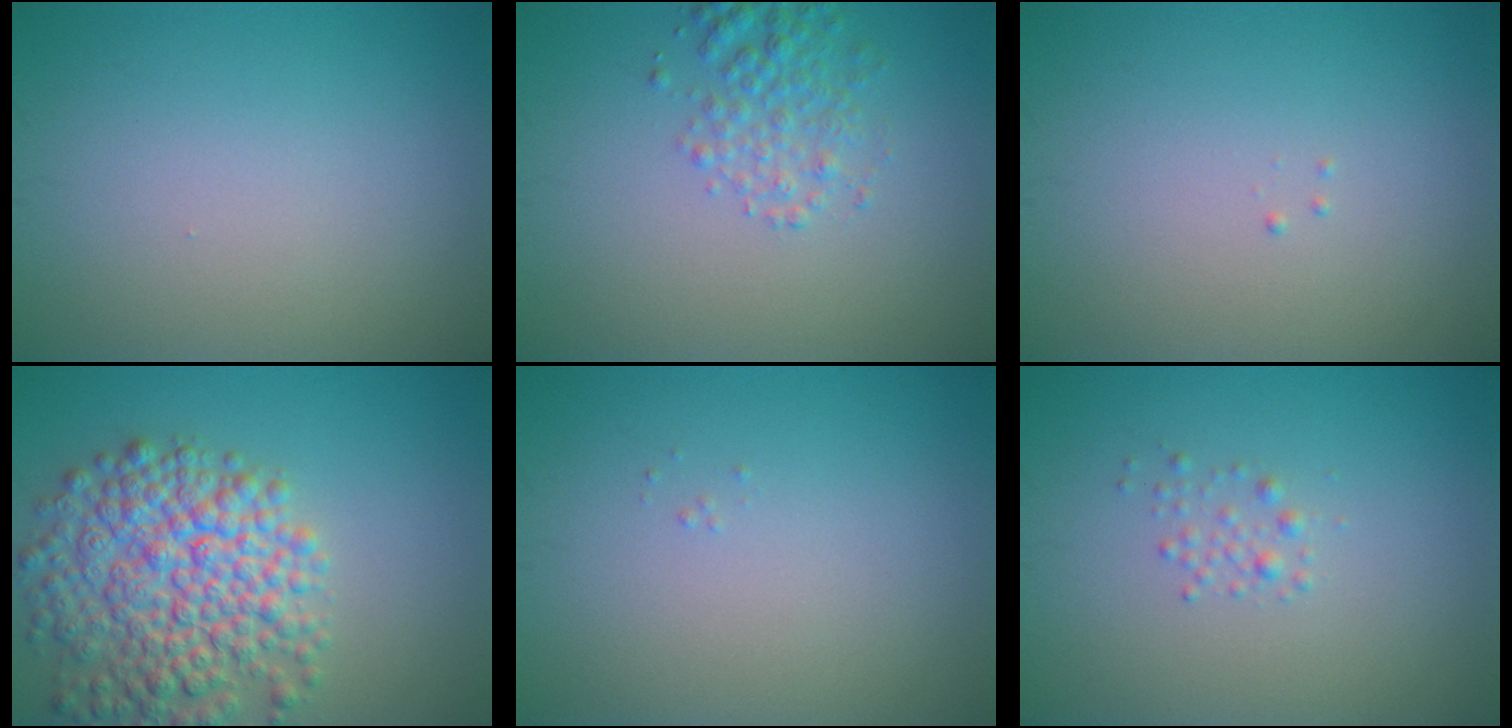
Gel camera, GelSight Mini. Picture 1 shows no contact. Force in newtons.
{"total": 2.7, "press": 2.7, "slide": 0.1}
{"total": 0.0}
{"total": 8.6, "press": 8.6, "slide": 0.4}
{"total": 0.0}
{"total": 1.1, "press": 1.1, "slide": 0.1}